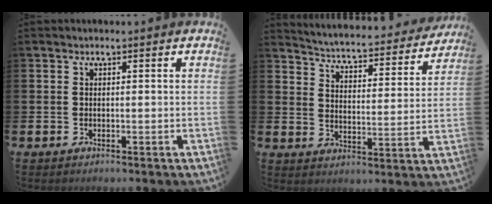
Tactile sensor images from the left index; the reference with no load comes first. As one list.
[{"total": 4.5, "force": [4.4, 0.4, 0.9], "torque": [-0.045, -0.042, 0.068]}]